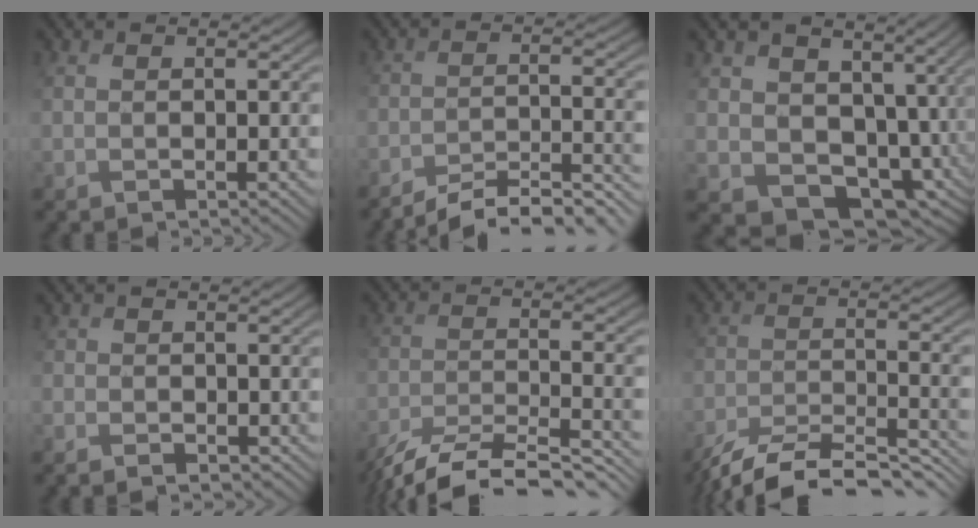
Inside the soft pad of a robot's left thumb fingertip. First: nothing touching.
{"total": 8.1, "force": [-7.6, 1.0, 2.5], "torque": [-0.030, 0.004, -0.118]}
{"total": 10.4, "force": [-0.6, 8.7, 5.7], "torque": [-0.142, -0.046, 0.006]}
{"total": 0.6, "force": [-0.3, 0.4, -0.3], "torque": [0.009, -0.004, -0.004]}
{"total": 13.3, "force": [-12.3, 2.0, 4.6], "torque": [-0.068, -0.015, -0.190]}
{"total": 12.0, "force": [-11.1, 2.1, 4.0], "torque": [-0.063, -0.012, -0.170]}